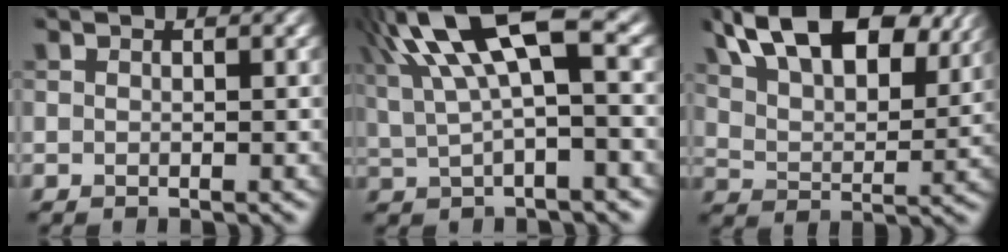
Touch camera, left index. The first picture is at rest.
{"total": 9.7, "force": [3.7, 2.9, 8.5], "torque": [-0.166, 0.026, 0.065]}
{"total": 14.2, "force": [8.6, 6.5, 9.1], "torque": [-0.150, 0.030, 0.130]}